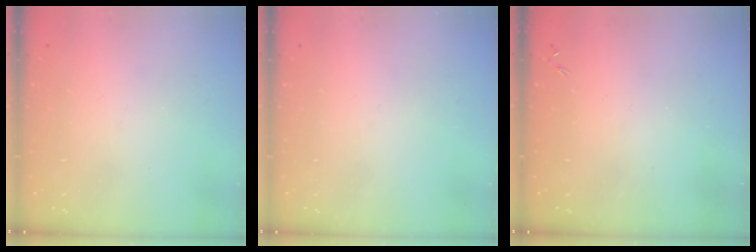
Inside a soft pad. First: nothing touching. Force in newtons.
{"total": 0.0}
{"total": 0.0}